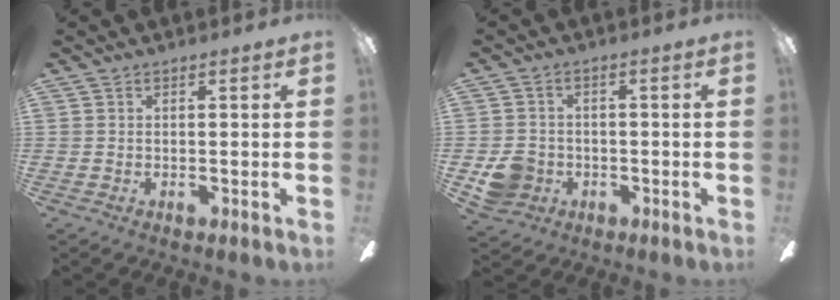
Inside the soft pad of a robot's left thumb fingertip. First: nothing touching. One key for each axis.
{"total": 6.4, "fx": -2.2, "fy": 5.6, "fz": 2.3, "tx": -0.037, "ty": 0.016, "tz": -0.038}